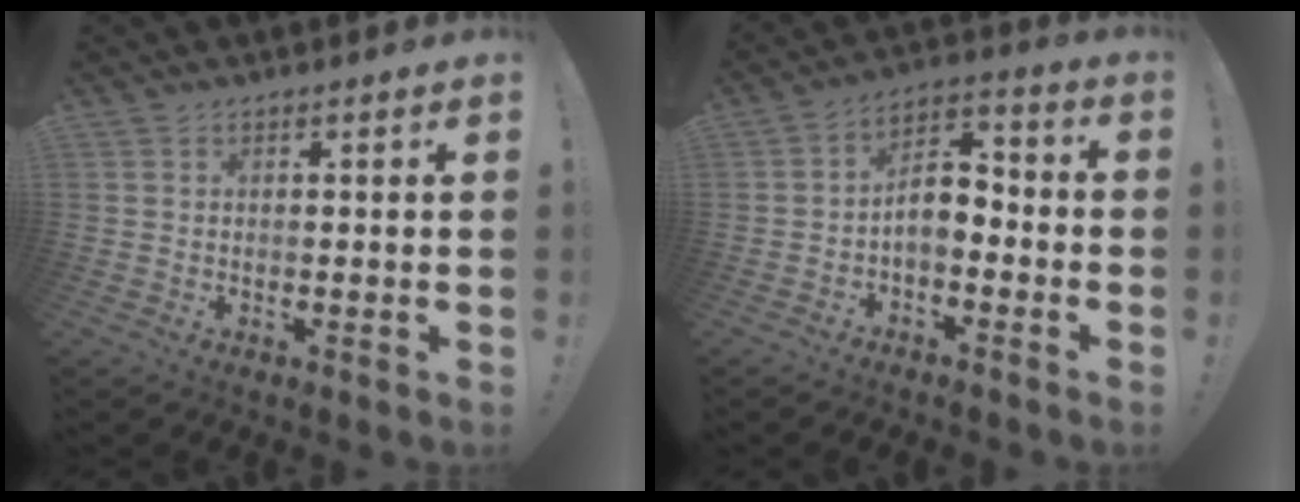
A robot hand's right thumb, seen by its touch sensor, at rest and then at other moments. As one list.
[{"total": 7.2, "force": [-2.6, 5.1, 4.3], "torque": [-0.076, 0.015, -0.044]}]